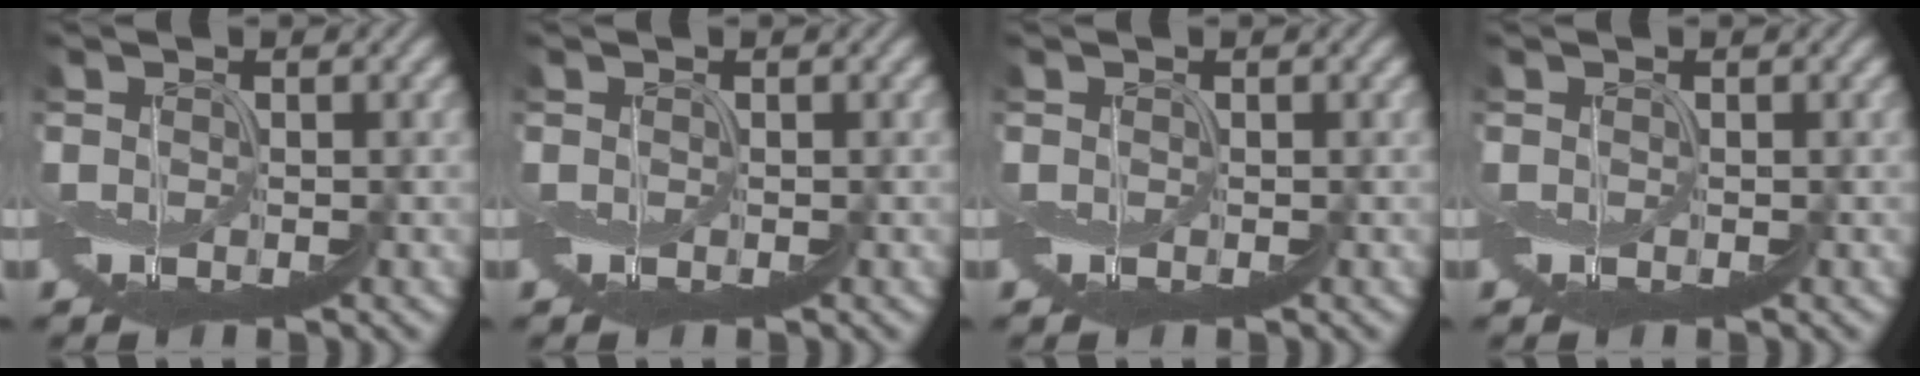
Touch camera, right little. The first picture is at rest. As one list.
[{"total": 0.0}, {"total": 0.0}, {"total": 0.0}]